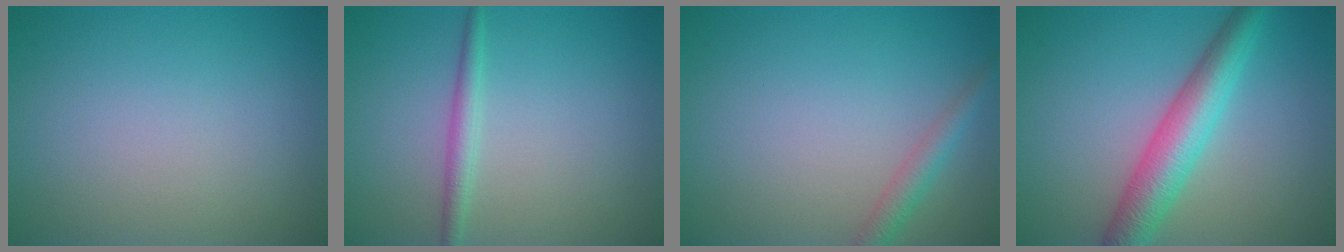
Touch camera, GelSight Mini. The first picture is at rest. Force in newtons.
{"total": 1.7, "press": 1.7, "slide": 0.1}
{"total": 2.0, "press": 2.0, "slide": 0.0}
{"total": 5.4, "press": 5.4, "slide": 0.2}